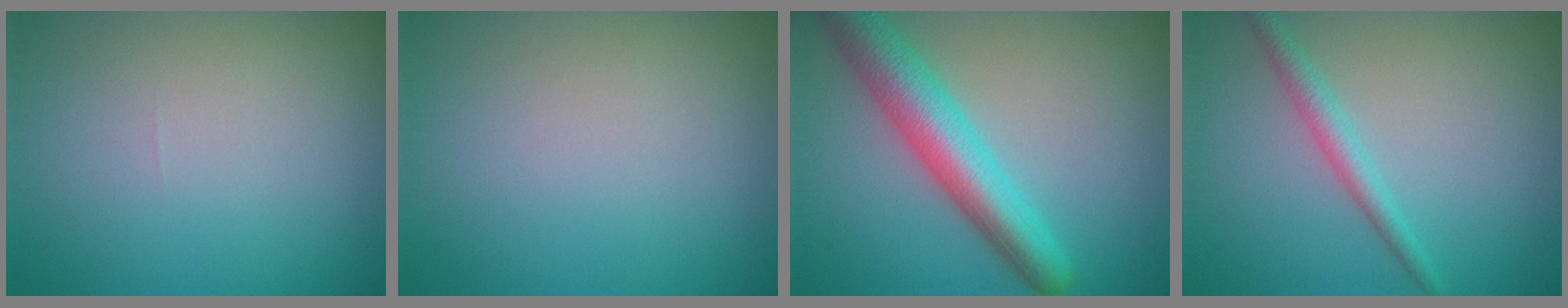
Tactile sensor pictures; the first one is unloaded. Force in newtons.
{"total": 0.0}
{"total": 6.6, "press": 6.6, "slide": 0.2}
{"total": 2.1, "press": 2.1, "slide": 0.0}